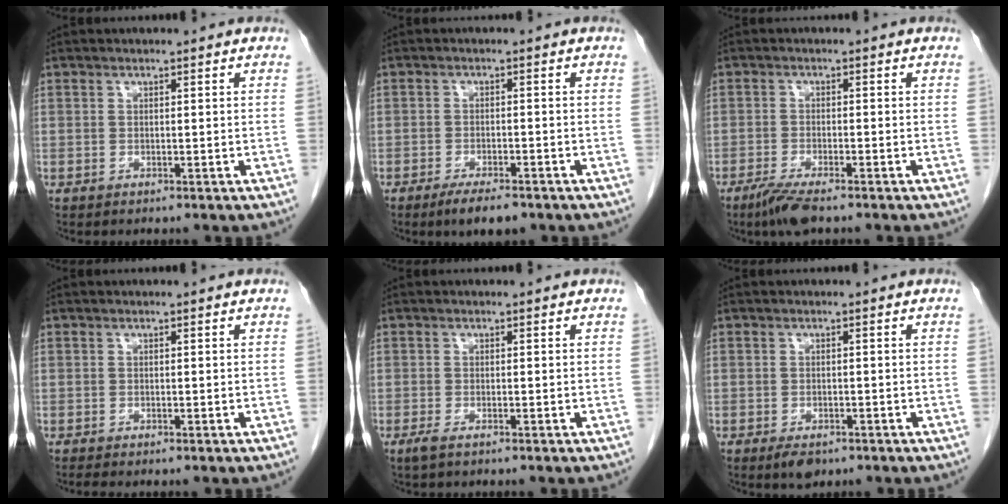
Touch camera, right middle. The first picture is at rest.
{"total": 4.4, "force": [-3.2, 1.1, 2.9], "torque": [-0.052, -0.006, -0.049]}
{"total": 4.4, "force": [-3.2, 0.5, 3.0], "torque": [-0.062, -0.011, -0.060]}
{"total": 0.6, "force": [-0.5, -0.2, 0.2], "torque": [-0.006, 0.000, -0.009]}
{"total": 1.3, "force": [-0.9, 0.1, 1.0], "torque": [-0.025, -0.005, -0.019]}
{"total": 2.6, "force": [-1.7, 1.3, 1.6], "torque": [-0.030, -0.003, -0.021]}